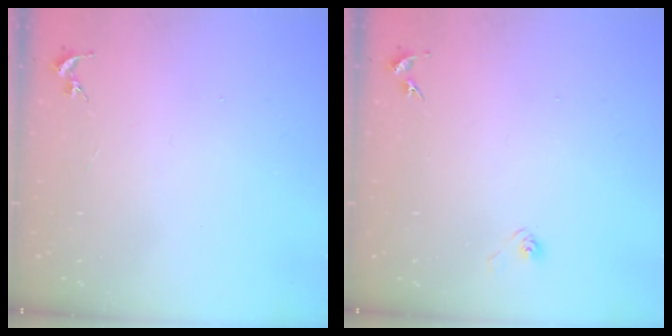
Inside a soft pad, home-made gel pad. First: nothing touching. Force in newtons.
{"total": 2.9, "press": 2.5, "slide": 1.5}